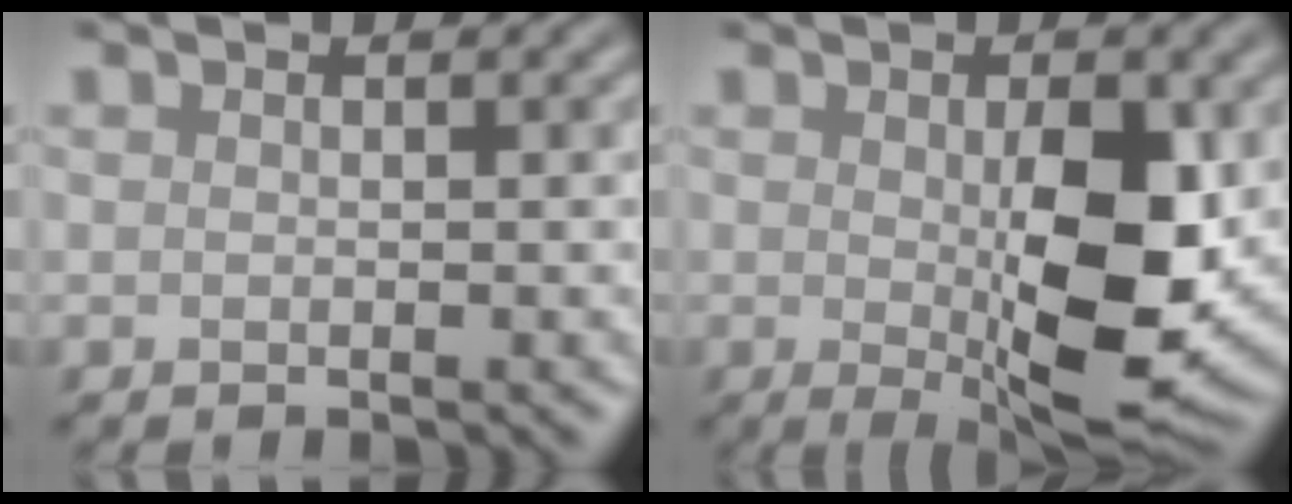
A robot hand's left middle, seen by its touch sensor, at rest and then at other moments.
{"total": 8.3, "force": [-0.4, 2.5, 7.9], "torque": [-0.125, -0.016, 0.007]}